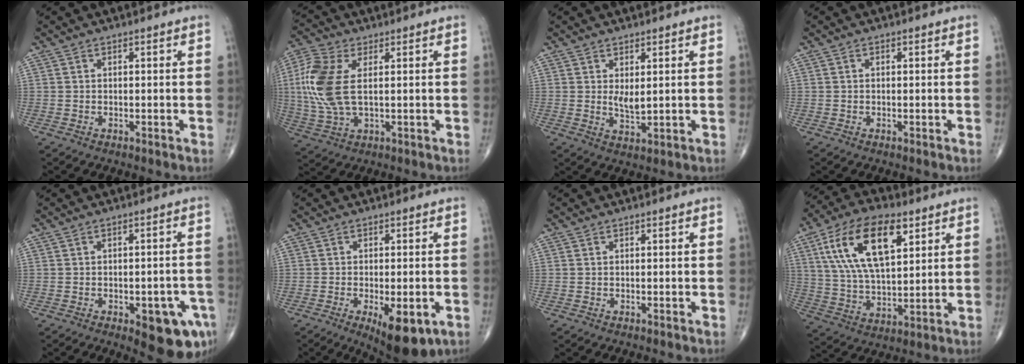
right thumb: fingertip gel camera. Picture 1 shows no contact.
{"total": 12.5, "force": [1.9, 6.4, 10.5], "torque": [-0.261, 0.005, 0.040]}
{"total": 3.1, "force": [0.8, 1.2, 2.8], "torque": [-0.048, -0.014, 0.019]}
{"total": 0.0}
{"total": 10.7, "force": [-4.6, 4.2, 8.7], "torque": [-0.079, 0.016, -0.048]}
{"total": 10.3, "force": [-4.0, 3.9, 8.7], "torque": [-0.114, -0.009, -0.049]}
{"total": 0.0}
{"total": 18.7, "force": [7.5, 8.7, 14.7], "torque": [-0.257, -0.012, 0.138]}